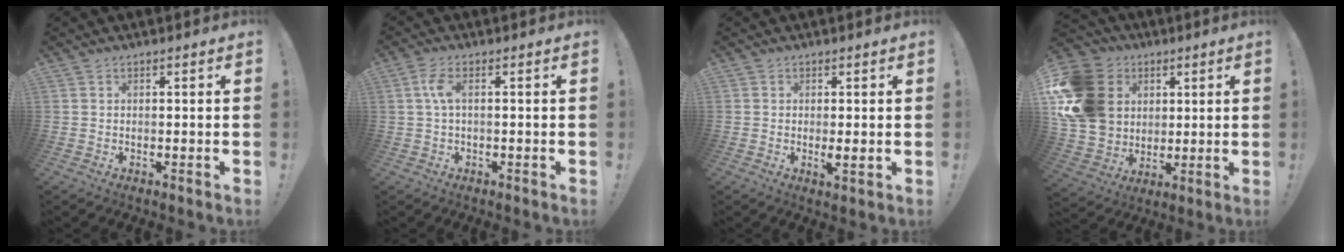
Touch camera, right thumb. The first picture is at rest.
{"total": 4.3, "force": [0.5, 1.1, 4.1], "torque": [-0.088, 0.001, 0.007]}
{"total": 2.3, "force": [0.4, 0.5, 2.2], "torque": [-0.027, -0.009, 0.006]}
{"total": 19.7, "force": [4.8, 16.4, 9.7], "torque": [-0.179, -0.011, 0.110]}